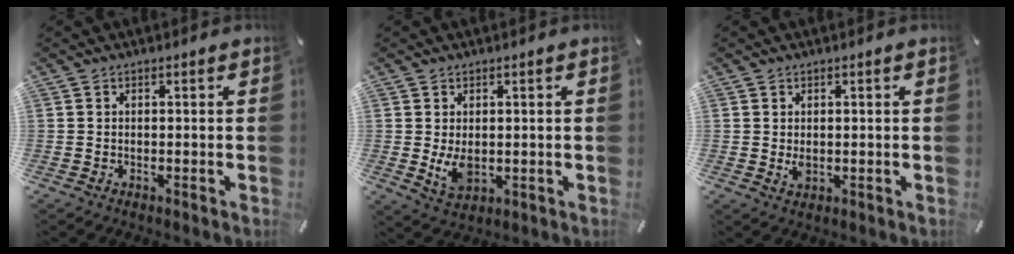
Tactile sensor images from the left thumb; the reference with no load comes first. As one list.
[{"total": 5.4, "force": [-0.2, 3.7, 3.9], "torque": [-0.081, -0.011, -0.006]}, {"total": 2.1, "force": [0.0, 1.5, 1.5], "torque": [-0.029, -0.004, -0.004]}]